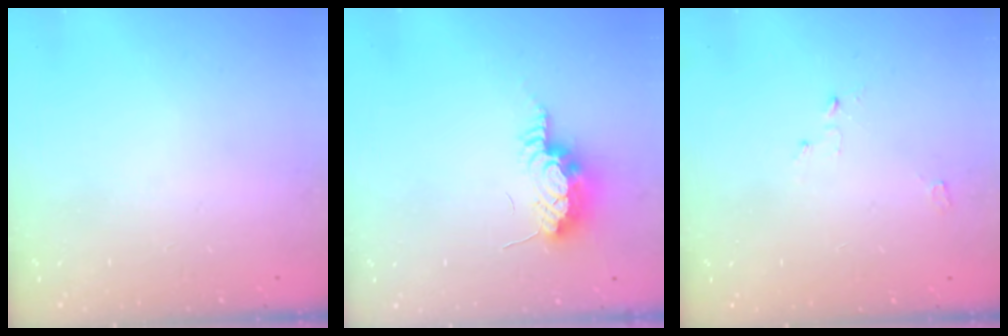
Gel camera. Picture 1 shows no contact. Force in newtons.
{"total": 8.7, "press": 8.5, "slide": 1.7}
{"total": 2.9, "press": 2.8, "slide": 0.3}